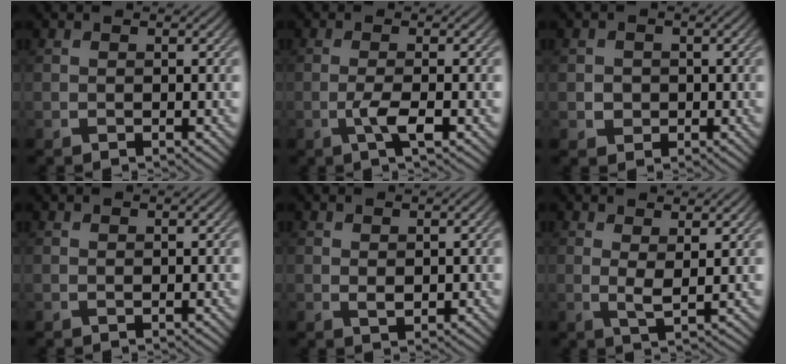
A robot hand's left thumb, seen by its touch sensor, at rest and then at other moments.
{"total": 3.1, "force": [-1.0, 0.4, 2.9], "torque": [-0.059, 0.006, -0.027]}
{"total": 1.6, "force": [-0.1, 1.6, 0.3], "torque": [-0.003, -0.004, -0.007]}
{"total": 0.0}
{"total": 1.1, "force": [0.4, 0.6, 0.7], "torque": [-0.015, -0.003, 0.011]}
{"total": 2.5, "force": [1.4, 0.3, 2.1], "torque": [-0.047, -0.007, 0.023]}